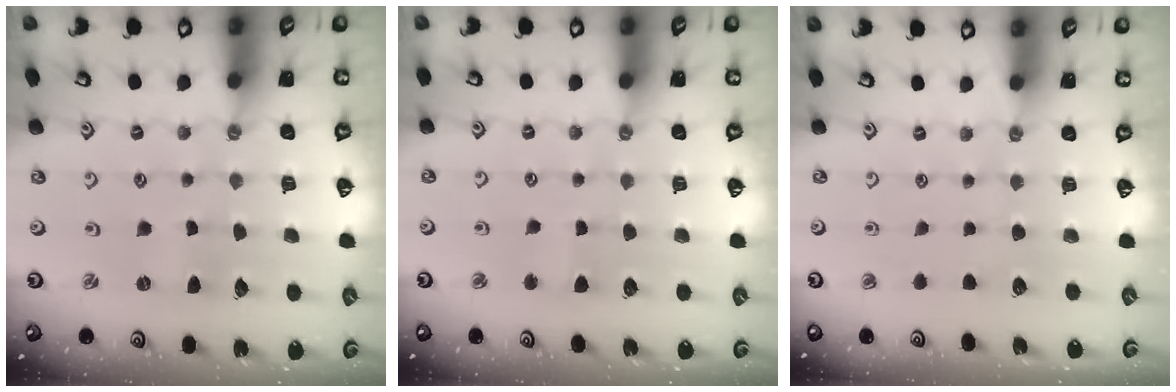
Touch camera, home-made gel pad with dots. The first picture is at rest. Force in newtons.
{"total": 2.5, "press": 2.5, "slide": 0.3}
{"total": 0.0}